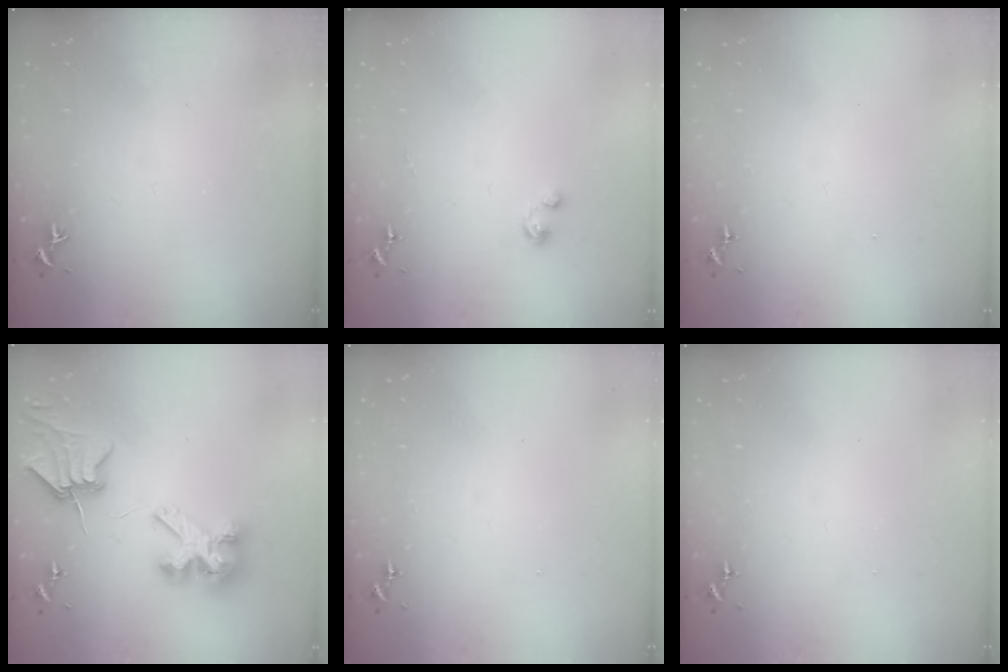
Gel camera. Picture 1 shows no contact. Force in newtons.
{"total": 3.0, "press": 3.0, "slide": 0.2}
{"total": 0.0}
{"total": 10.1, "press": 10.0, "slide": 1.4}
{"total": 0.0}
{"total": 0.0}